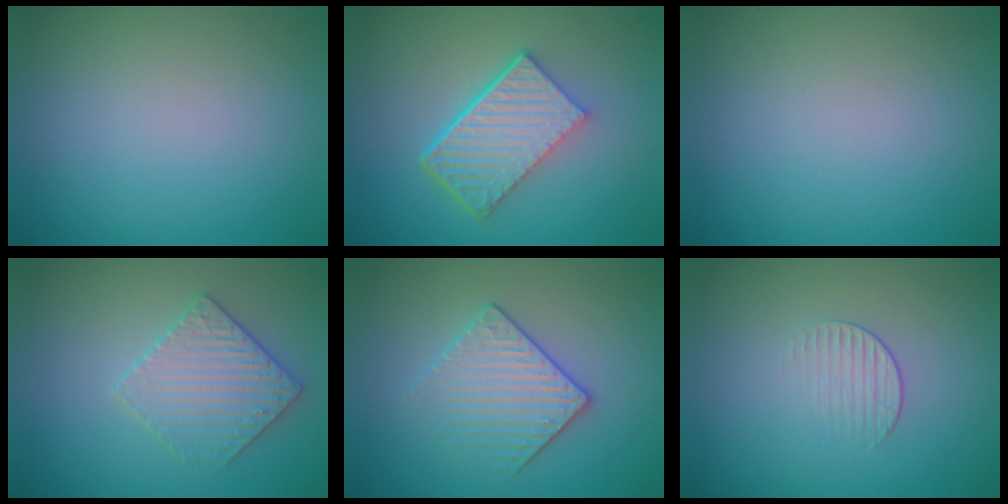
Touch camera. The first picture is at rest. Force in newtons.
{"total": 6.6, "press": 4.5, "slide": 4.9}
{"total": 0.0}
{"total": 3.2, "press": 3.0, "slide": 1.1}
{"total": 3.2, "press": 3.1, "slide": 0.9}
{"total": 1.2, "press": 0.4, "slide": 1.2}